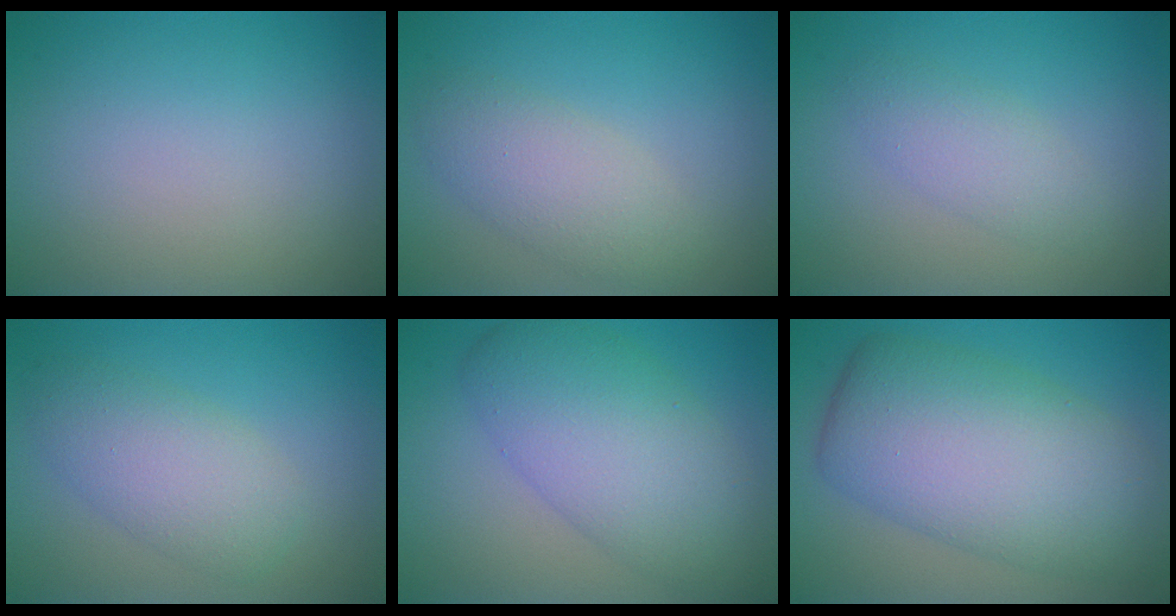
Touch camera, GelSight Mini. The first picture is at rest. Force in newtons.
{"total": 3.5, "press": 3.5, "slide": 0.0}
{"total": 2.4, "press": 2.4, "slide": 0.0}
{"total": 4.3, "press": 4.3, "slide": 0.2}
{"total": 7.8, "press": 7.8, "slide": 0.0}
{"total": 10.3, "press": 10.3, "slide": 0.5}